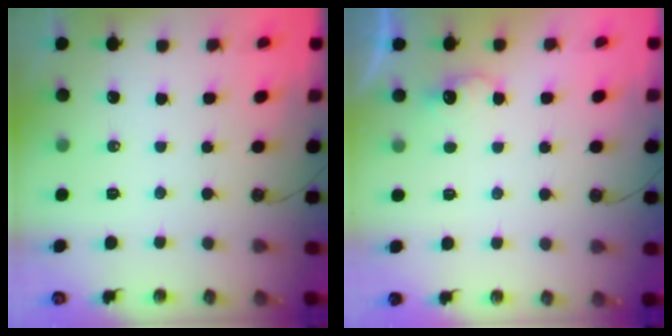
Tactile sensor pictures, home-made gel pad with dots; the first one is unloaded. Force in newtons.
{"total": 5.9, "press": 5.8, "slide": 0.8}